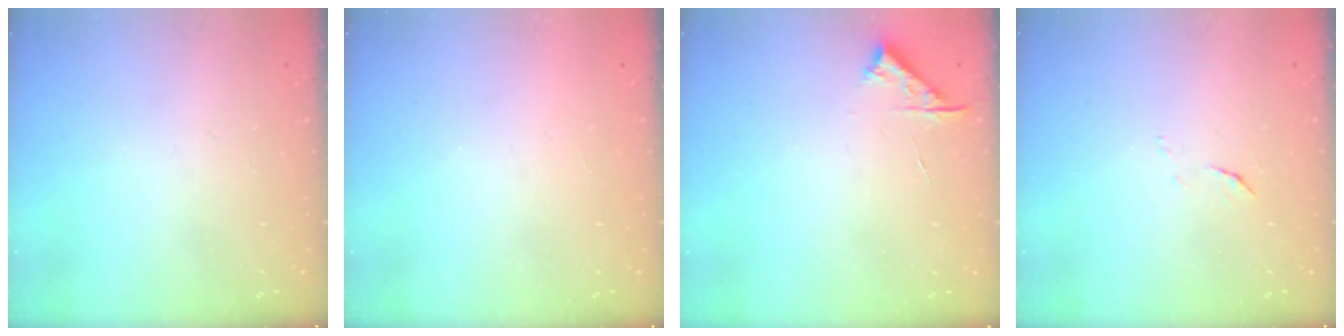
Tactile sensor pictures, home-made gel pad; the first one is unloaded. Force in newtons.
{"total": 1.6, "press": 1.6, "slide": 0.1}
{"total": 4.7, "press": 4.6, "slide": 0.6}
{"total": 4.1, "press": 4.1, "slide": 0.3}